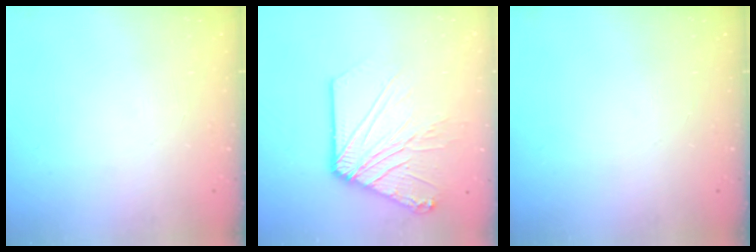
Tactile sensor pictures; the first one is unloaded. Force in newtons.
{"total": 15.5, "press": 15.4, "slide": 2.0}
{"total": 0.0}